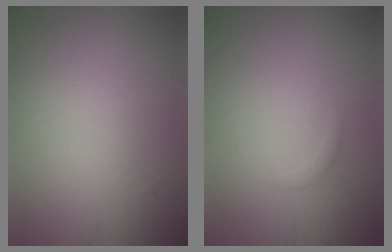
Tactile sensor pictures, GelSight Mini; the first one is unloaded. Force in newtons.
{"total": 0.5, "press": 0.5, "slide": 0.1}